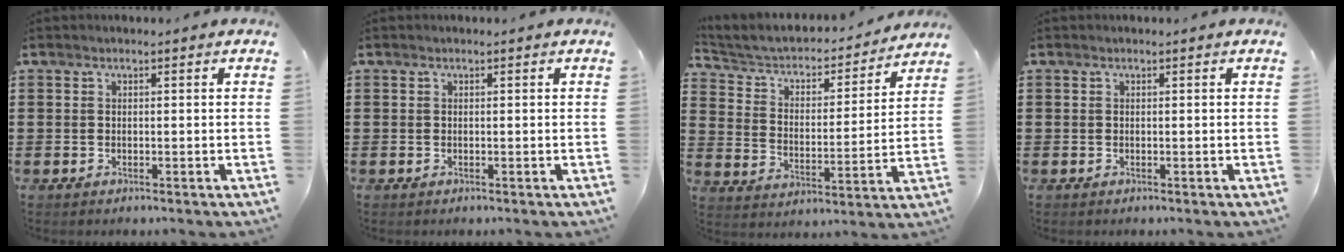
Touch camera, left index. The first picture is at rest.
{"total": 0.0}
{"total": 3.6, "force": [3.0, 1.6, 1.1], "torque": [-0.042, -0.026, 0.042]}
{"total": 0.0}